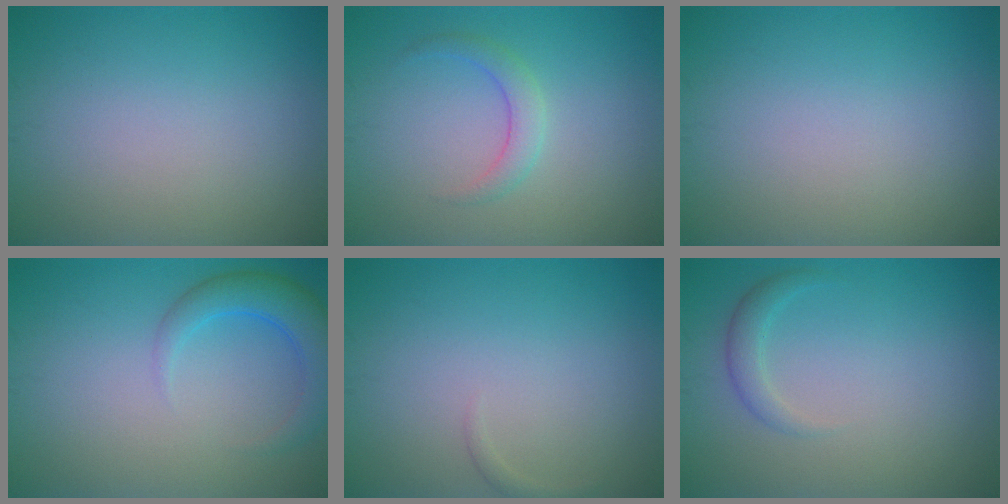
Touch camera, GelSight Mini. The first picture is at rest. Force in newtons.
{"total": 2.0, "press": 2.0, "slide": 0.1}
{"total": 0.0}
{"total": 4.1, "press": 4.1, "slide": 0.2}
{"total": 0.6, "press": 0.6, "slide": 0.1}
{"total": 1.6, "press": 1.6, "slide": 0.1}